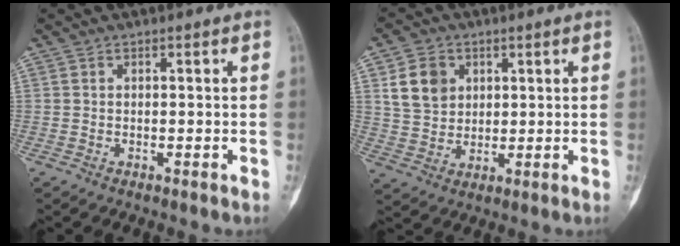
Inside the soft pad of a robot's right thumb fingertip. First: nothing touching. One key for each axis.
{"total": 8.3, "fx": 2.9, "fy": 6.7, "fz": 4.1, "tx": -0.052, "ty": -0.008, "tz": 0.060}